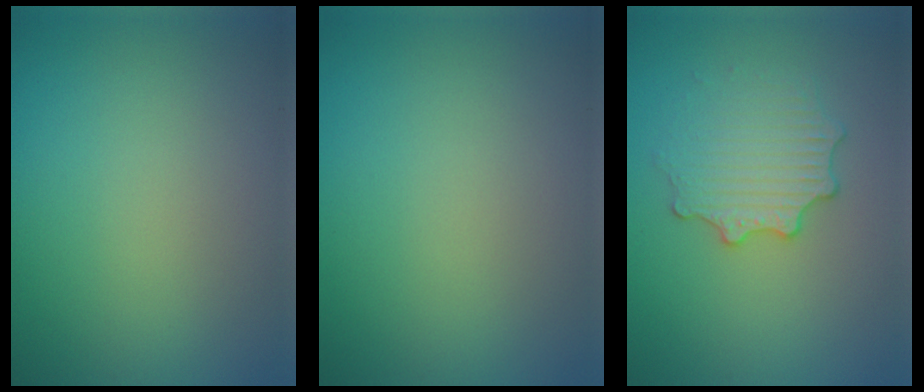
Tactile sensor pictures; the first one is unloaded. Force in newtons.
{"total": 0.0}
{"total": 2.9, "press": 2.8, "slide": 0.9}